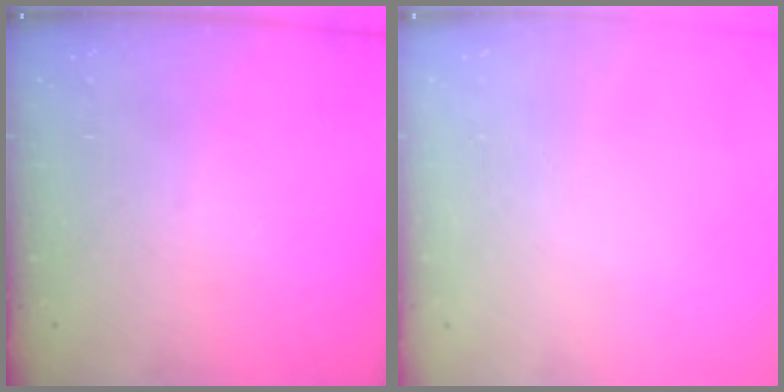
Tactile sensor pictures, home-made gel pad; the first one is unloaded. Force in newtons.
{"total": 0.0}